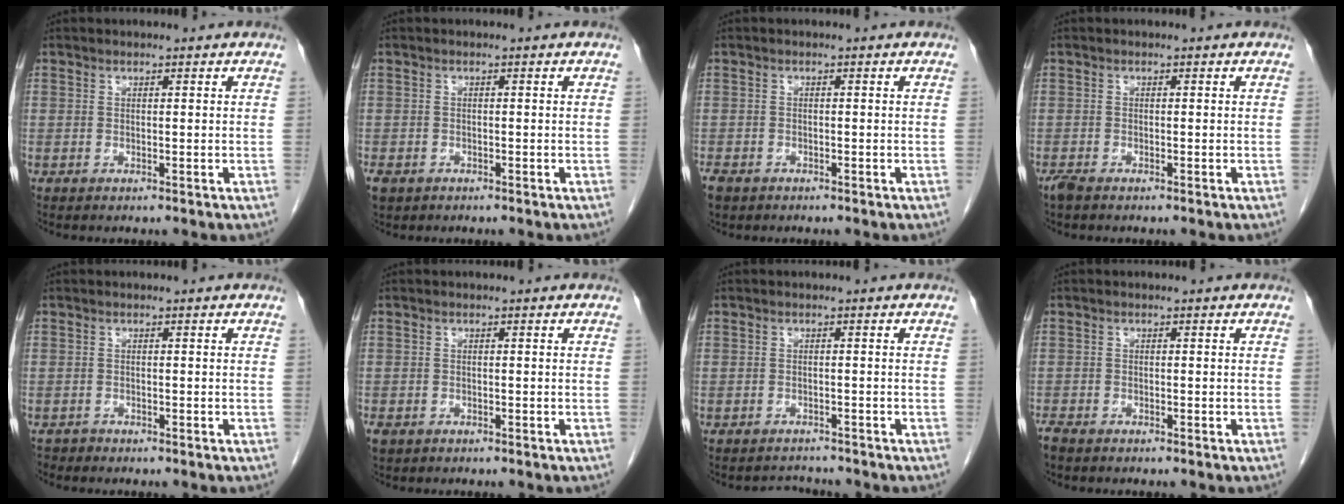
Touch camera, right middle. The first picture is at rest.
{"total": 2.5, "force": [-1.6, 1.8, 0.8], "torque": [-0.015, 0.000, -0.022]}
{"total": 3.0, "force": [-2.1, 1.8, 1.0], "torque": [-0.019, -0.002, -0.032]}
{"total": 1.5, "force": [-1.2, 0.3, 0.8], "torque": [-0.023, -0.005, -0.023]}
{"total": 0.7, "force": [-0.6, 0.2, -0.2], "torque": [-0.003, -0.002, -0.013]}
{"total": 1.6, "force": [-0.9, 1.2, 0.6], "torque": [-0.012, 0.001, -0.010]}
{"total": 2.0, "force": [-1.9, 0.3, -0.6], "torque": [0.007, -0.009, -0.028]}
{"total": 1.8, "force": [-1.5, 0.6, 0.7], "torque": [-0.017, -0.004, -0.025]}